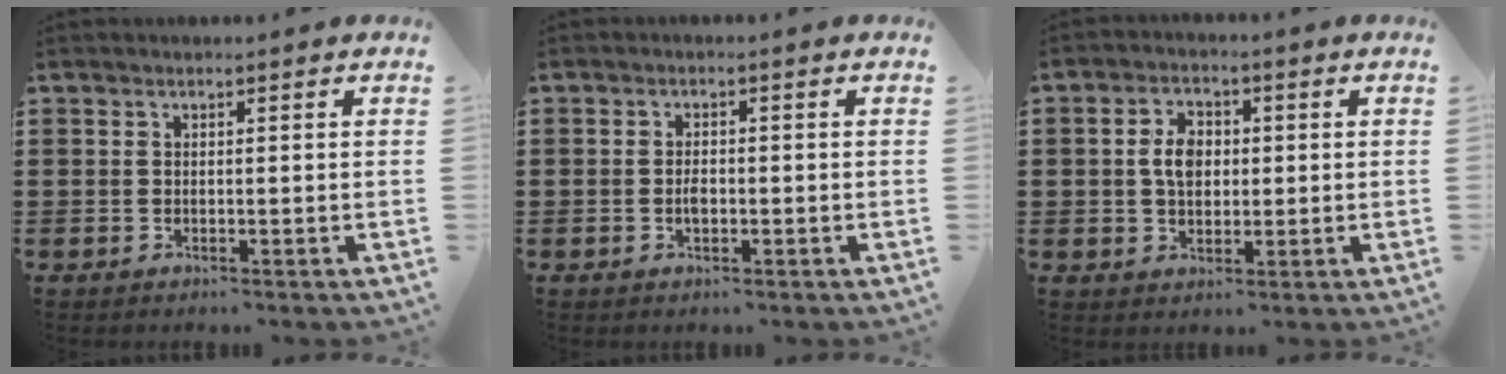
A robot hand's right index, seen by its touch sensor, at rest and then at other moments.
{"total": 1.9, "force": [-0.5, 0.9, 1.5], "torque": [-0.029, 0.002, -0.009]}
{"total": 4.7, "force": [0.2, 3.3, 3.4], "torque": [-0.082, 0.011, -0.002]}